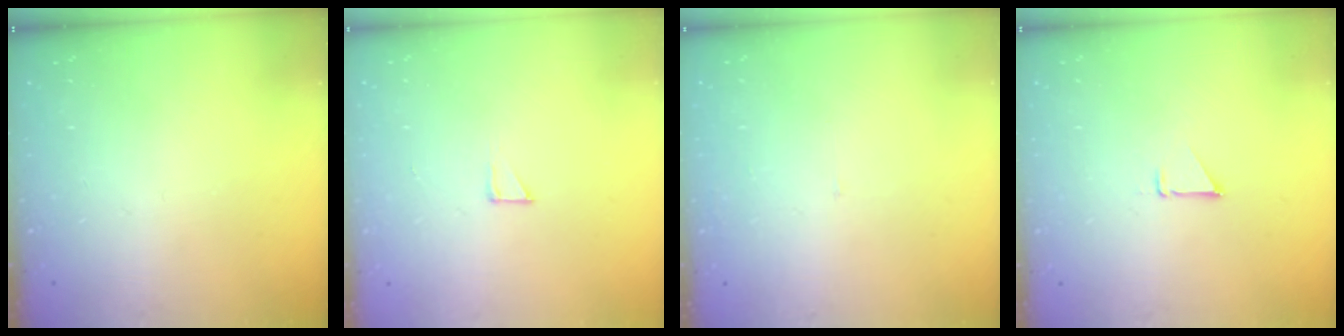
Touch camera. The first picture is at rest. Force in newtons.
{"total": 2.3, "press": 2.3, "slide": 0.2}
{"total": 2.0, "press": 2.0, "slide": 0.1}
{"total": 1.9, "press": 1.9, "slide": 0.0}